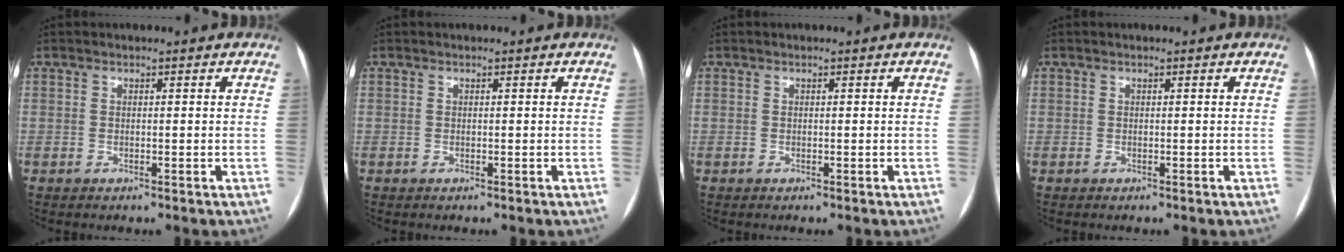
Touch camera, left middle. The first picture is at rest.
{"total": 0.0}
{"total": 0.0}
{"total": 0.0}